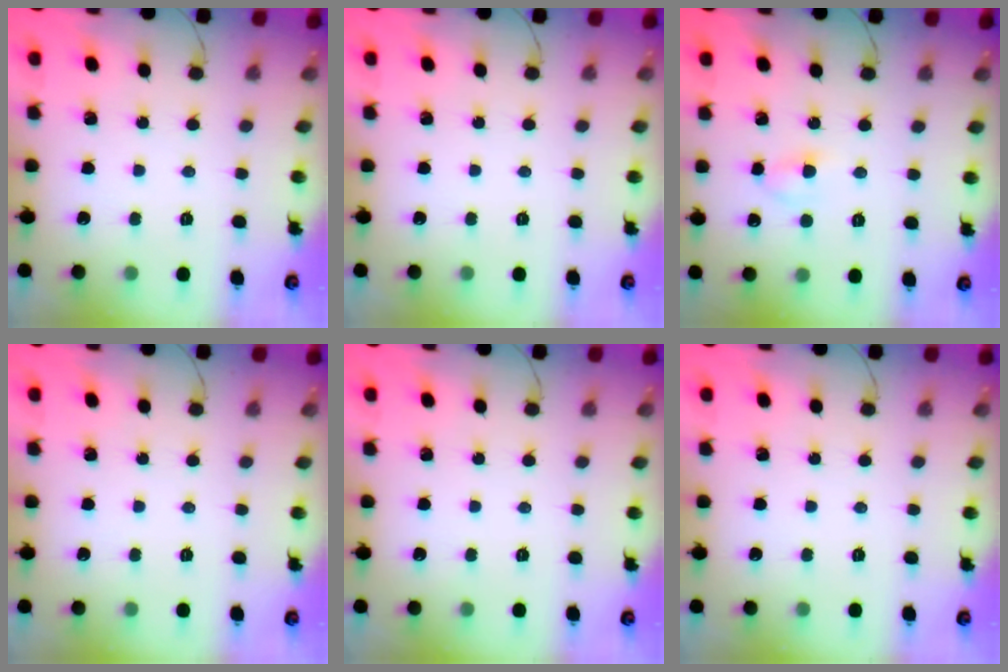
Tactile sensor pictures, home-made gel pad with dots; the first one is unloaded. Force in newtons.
{"total": 0.0}
{"total": 3.2, "press": 2.9, "slide": 1.3}
{"total": 0.0}
{"total": 0.0}
{"total": 0.0}